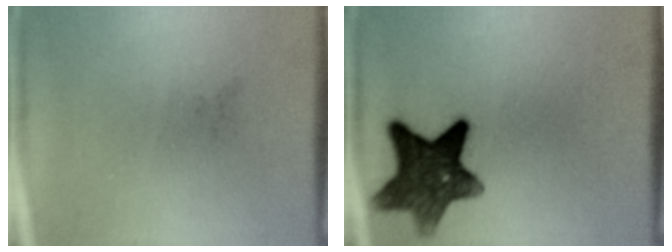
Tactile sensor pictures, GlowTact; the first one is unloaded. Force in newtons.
{"total": 10.7}